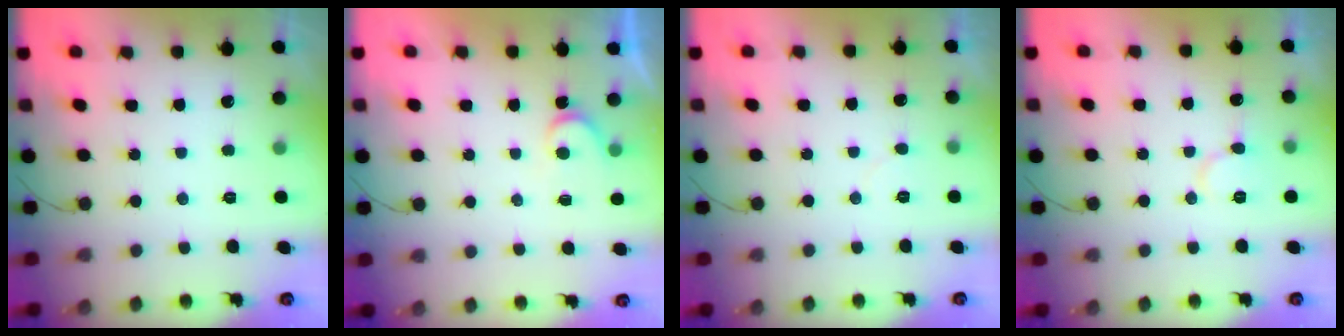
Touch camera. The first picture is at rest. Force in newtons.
{"total": 3.5, "press": 3.5, "slide": 0.2}
{"total": 4.0, "press": 4.0, "slide": 0.3}
{"total": 7.8, "press": 7.8, "slide": 0.9}